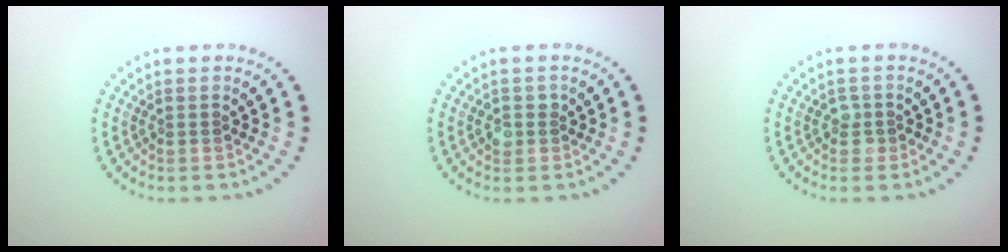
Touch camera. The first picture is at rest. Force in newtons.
{"total": 1.5, "press": 1.5, "slide": 0.4}
{"total": 1.2, "press": 1.1, "slide": 0.4}